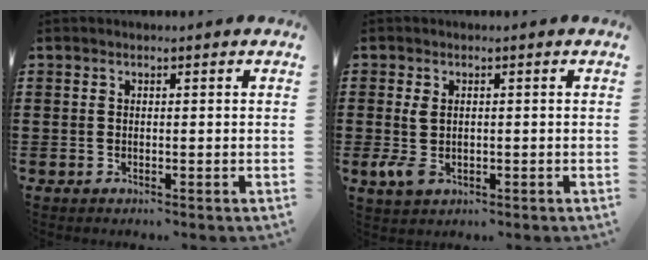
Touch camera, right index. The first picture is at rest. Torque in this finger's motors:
{"motor_torque": [0.02, 0.01, 0.05, 0.01]}